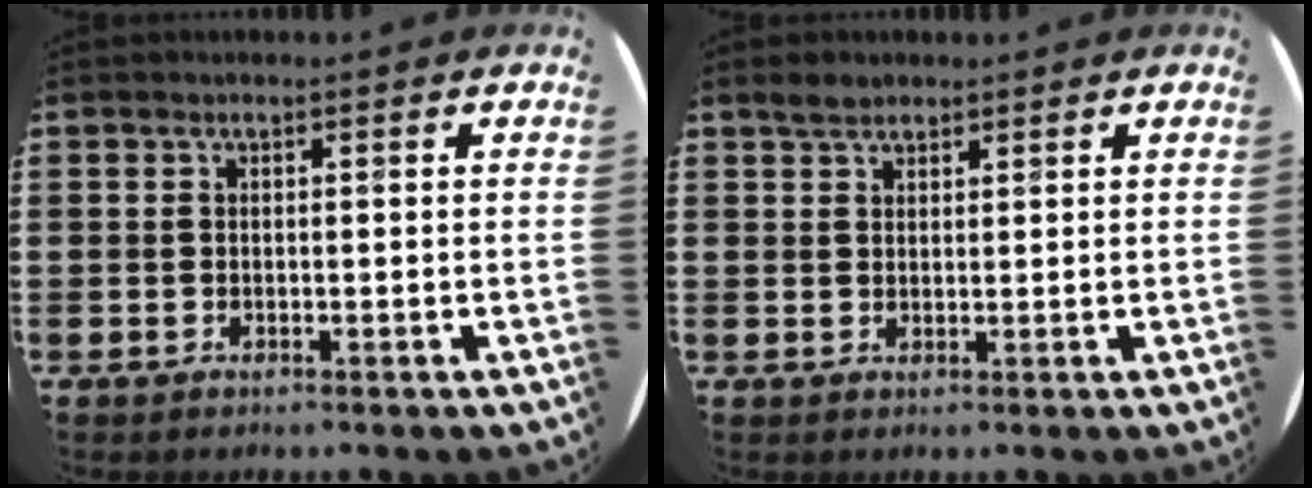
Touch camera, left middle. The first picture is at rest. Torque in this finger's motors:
{"motor_torque": [0.15, -0.12, 0.02, 0.01]}